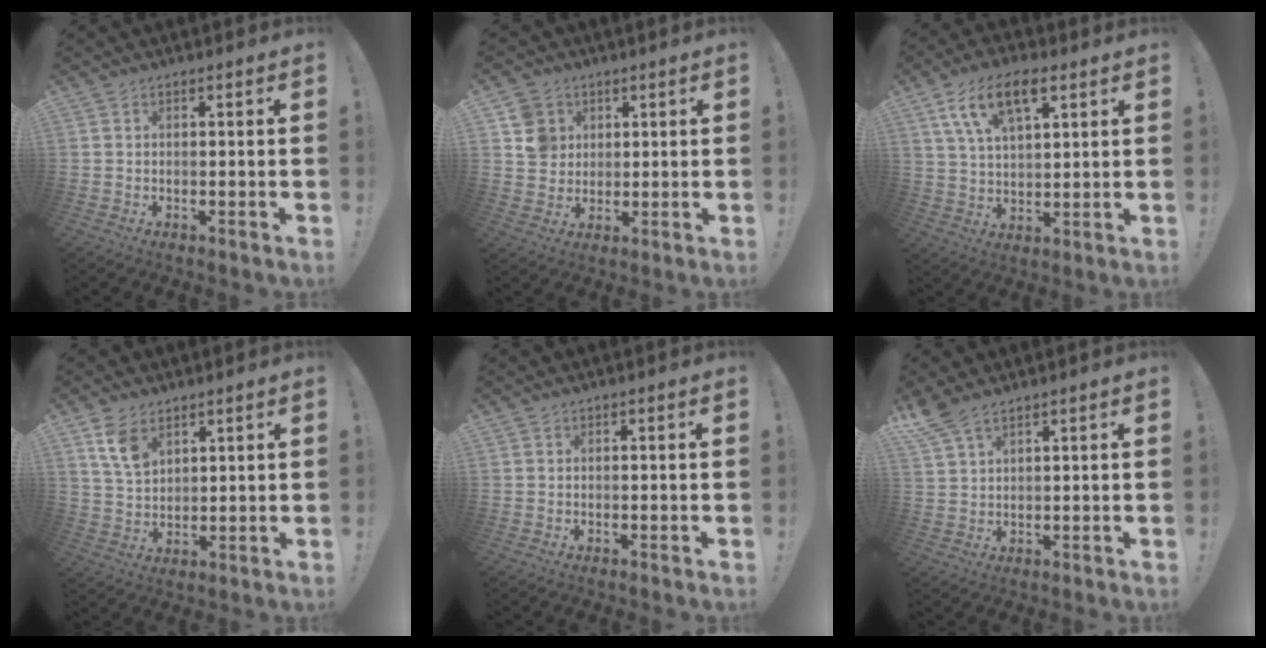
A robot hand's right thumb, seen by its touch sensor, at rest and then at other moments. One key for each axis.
{"total": 8.3, "fx": 3.3, "fy": 7.3, "fz": 2.2, "tx": -0.024, "ty": -0.011, "tz": 0.069}
{"total": 12.8, "fx": 6.4, "fy": 6.3, "fz": 9.1, "tx": -0.166, "ty": -0.003, "tz": 0.119}
{"total": 7.8, "fx": 4.7, "fy": 4.5, "fz": 4.3, "tx": -0.073, "ty": -0.020, "tz": 0.090}
{"total": 0.0}
{"total": 5.4, "fx": 4.3, "fy": 1.5, "fz": 3.0, "tx": -0.071, "ty": -0.018, "tz": 0.083}